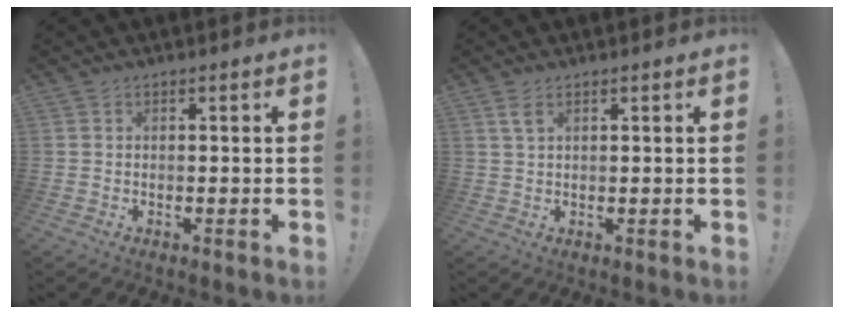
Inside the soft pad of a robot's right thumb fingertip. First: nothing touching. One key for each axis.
{"total": 2.9, "fx": 1.4, "fy": 1.2, "fz": 2.3, "tx": -0.039, "ty": 0.000, "tz": 0.025}